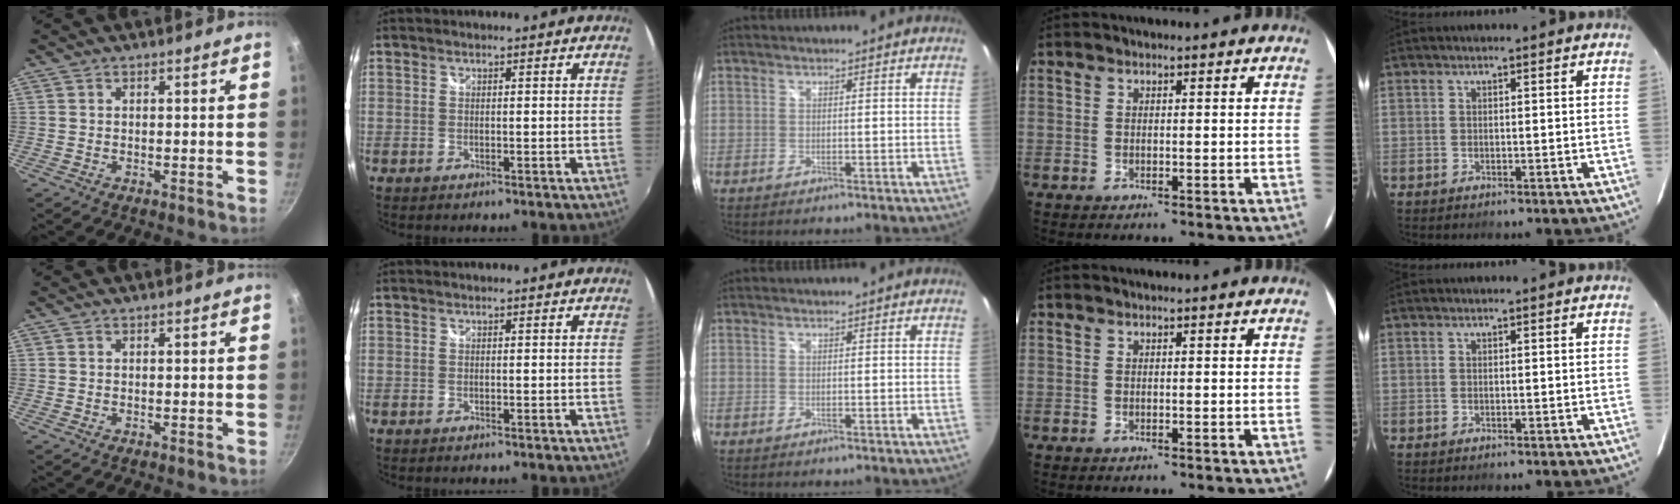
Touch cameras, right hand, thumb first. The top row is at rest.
{}